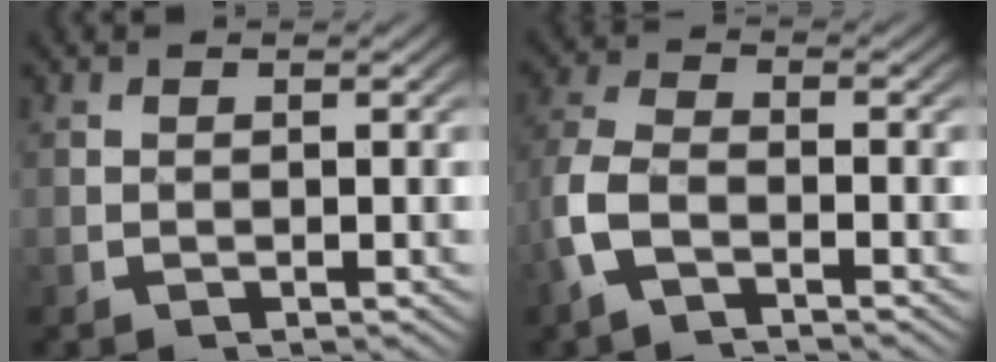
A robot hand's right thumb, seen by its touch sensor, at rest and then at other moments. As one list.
[{"total": 4.8, "force": [-1.2, 3.2, 3.4], "torque": [-0.096, -0.010, -0.024]}]